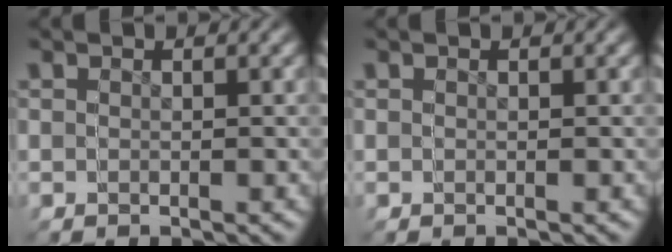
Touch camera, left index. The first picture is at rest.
{"total": 0.0}